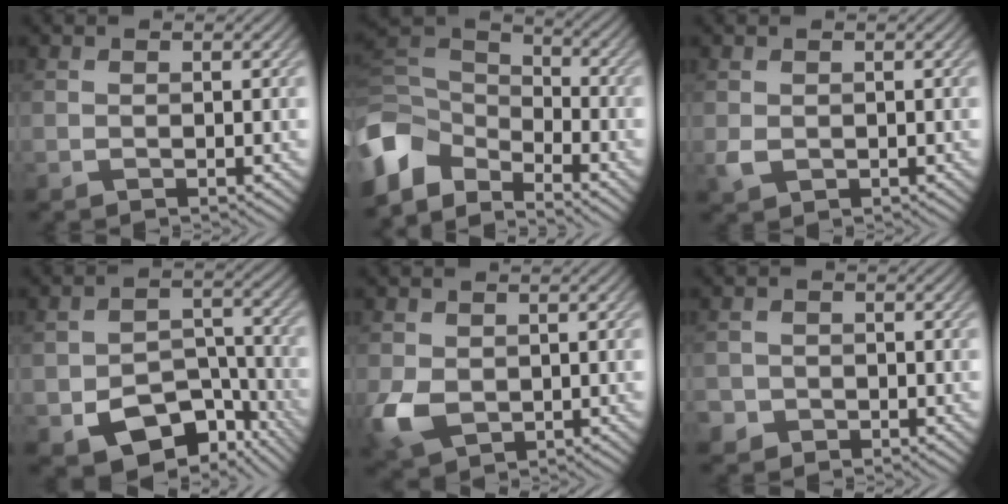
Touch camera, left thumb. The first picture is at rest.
{"total": 7.7, "force": [-4.8, 4.7, 3.7], "torque": [-0.098, 0.000, -0.108]}
{"total": 1.4, "force": [0.1, 1.2, 0.8], "torque": [-0.022, -0.004, 0.006]}
{"total": 10.7, "force": [-6.1, 6.5, 6.0], "torque": [-0.104, -0.031, -0.093]}
{"total": 5.3, "force": [-0.5, 4.0, 3.3], "torque": [-0.087, -0.012, -0.009]}
{"total": 2.2, "force": [-1.2, 1.8, 0.1], "torque": [-0.002, -0.002, -0.027]}